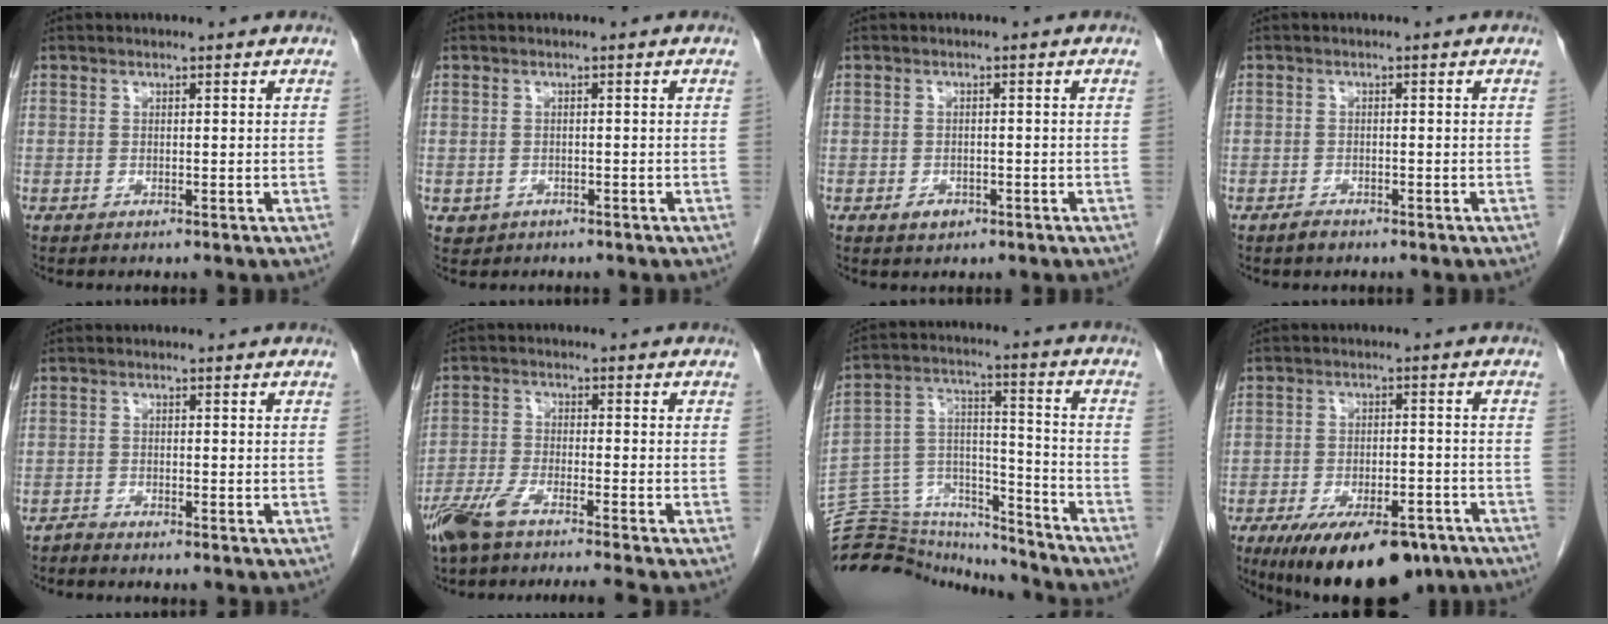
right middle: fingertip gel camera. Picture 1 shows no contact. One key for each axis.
{"total": 1.7, "fx": -0.8, "fy": 1.4, "fz": 0.1, "tx": -0.004, "ty": 0.006, "tz": -0.008}
{"total": 1.6, "fx": -0.8, "fy": 1.1, "fz": 0.9, "tx": -0.016, "ty": 0.001, "tz": -0.005}
{"total": 1.1, "fx": -0.9, "fy": 0.5, "fz": 0.4, "tx": -0.012, "ty": -0.002, "tz": -0.014}
{"total": 1.1, "fx": -1.1, "fy": -0.1, "fz": -0.2, "tx": 0.001, "ty": -0.003, "tz": -0.023}
{"total": 8.7, "fx": -7.2, "fy": -0.2, "fz": 4.9, "tx": -0.090, "ty": -0.018, "tz": -0.128}
{"total": 19.9, "fx": -19.1, "fy": 4.5, "fz": 3.3, "tx": -0.077, "ty": 0.056, "tz": -0.299}
{"total": 15.1, "fx": -10.4, "fy": 5.9, "fz": 9.2, "tx": -0.136, "ty": -0.007, "tz": -0.155}